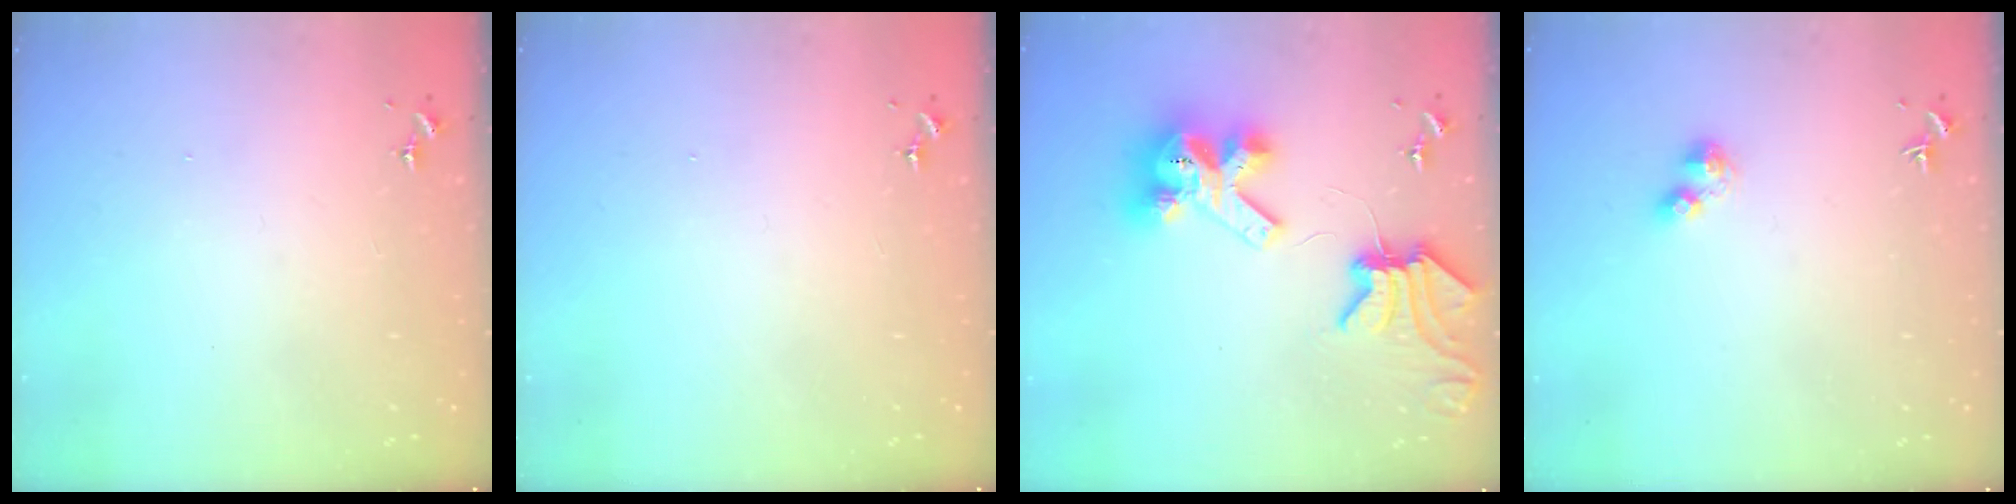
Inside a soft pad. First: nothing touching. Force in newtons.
{"total": 0.0}
{"total": 12.5, "press": 12.4, "slide": 1.6}
{"total": 2.9, "press": 2.9, "slide": 0.7}